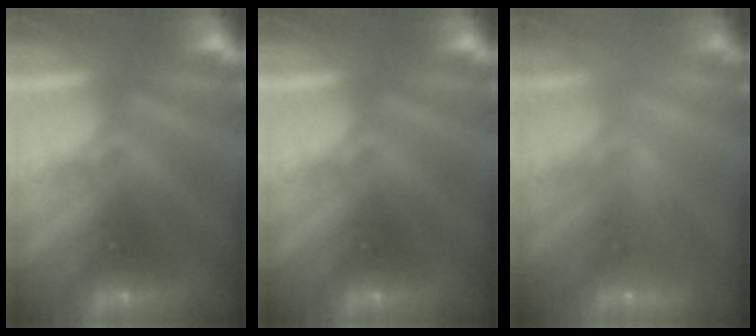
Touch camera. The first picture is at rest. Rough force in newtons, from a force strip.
{"total": 0.0}
{"total": 2.2}